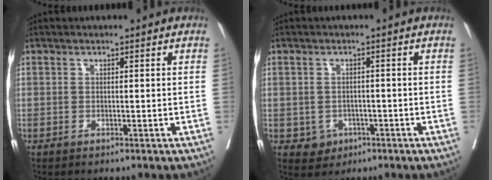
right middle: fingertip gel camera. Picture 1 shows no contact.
{"total": 3.3, "force": [-1.2, 2.9, 0.8], "torque": [-0.005, 0.006, -0.011]}